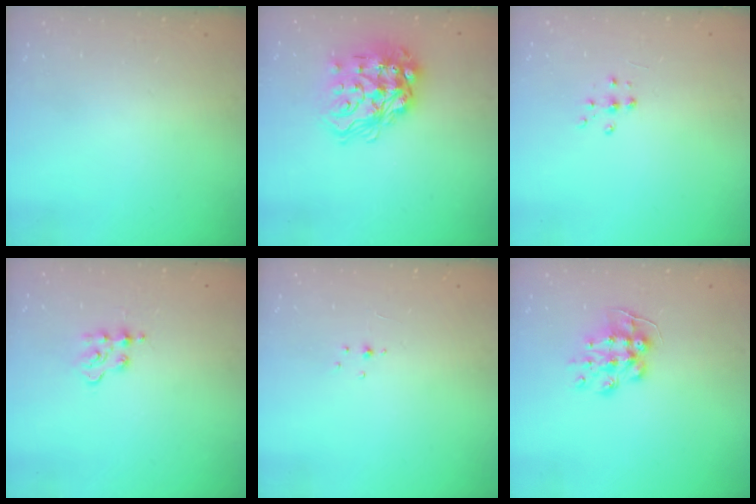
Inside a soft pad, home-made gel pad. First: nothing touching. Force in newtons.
{"total": 19.4, "press": 19.3, "slide": 1.5}
{"total": 5.7, "press": 5.7, "slide": 0.6}
{"total": 2.6, "press": 2.6, "slide": 0.4}
{"total": 2.9, "press": 2.8, "slide": 0.9}
{"total": 10.4, "press": 10.4, "slide": 0.8}